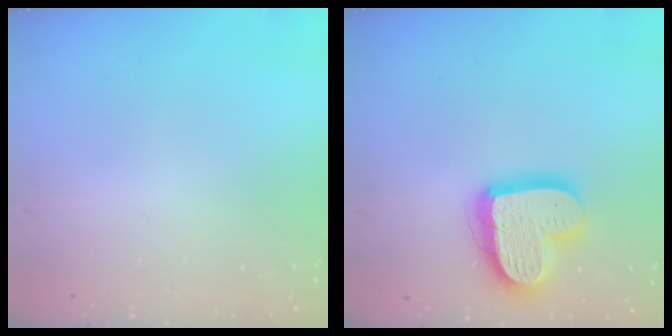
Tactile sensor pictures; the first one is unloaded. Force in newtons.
{"total": 17.4, "press": 17.3, "slide": 1.6}